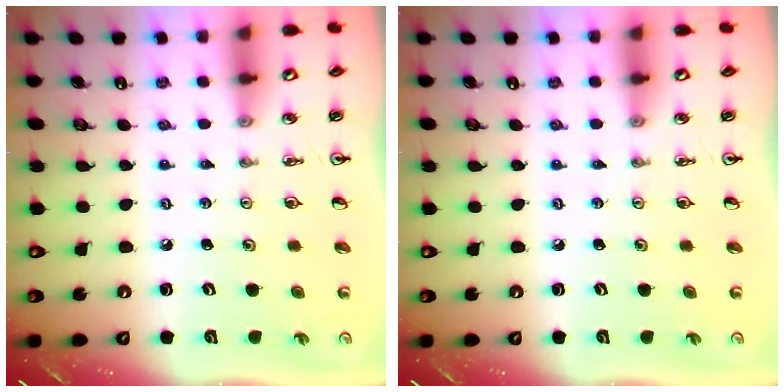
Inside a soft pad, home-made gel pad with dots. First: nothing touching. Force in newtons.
{"total": 0.0}